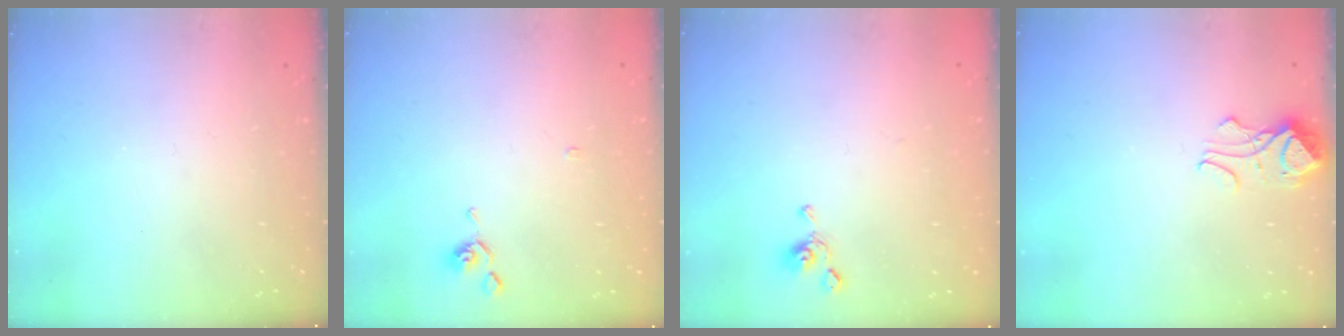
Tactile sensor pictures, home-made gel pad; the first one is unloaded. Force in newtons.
{"total": 0.9, "press": 0.9, "slide": 0.3}
{"total": 3.7, "press": 3.6, "slide": 0.7}
{"total": 2.9, "press": 2.9, "slide": 0.4}